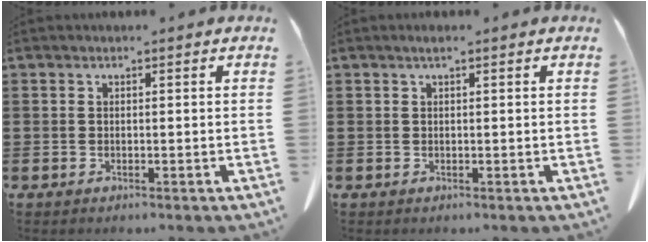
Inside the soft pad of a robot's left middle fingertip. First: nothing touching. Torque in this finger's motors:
{"motor_torque": [0.41, 0.34, -0.02, 0.02]}